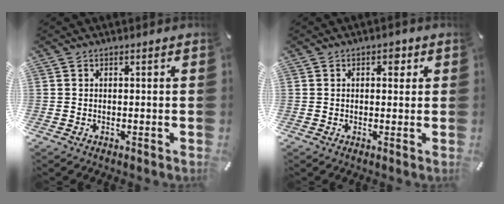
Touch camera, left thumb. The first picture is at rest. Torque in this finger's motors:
{"motor_torque": [-0.09, -0.27, -0.08, 0.05, -0.13]}